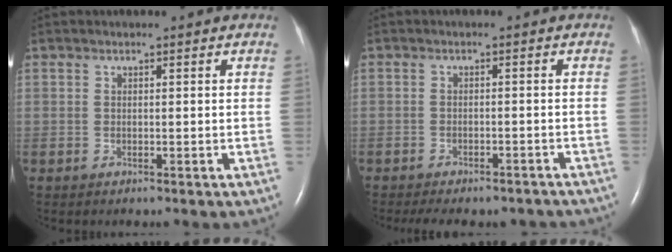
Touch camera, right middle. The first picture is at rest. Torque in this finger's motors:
{"motor_torque": [0.94, -0.95, 0.12, 0.03]}